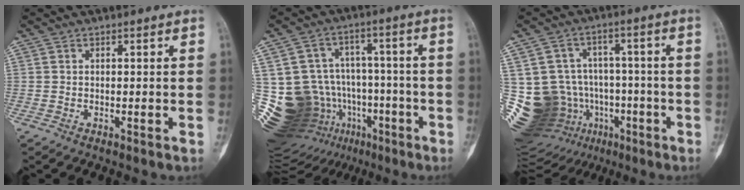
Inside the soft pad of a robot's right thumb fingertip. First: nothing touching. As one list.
[{"total": 25.8, "force": [-9.2, 19.6, 14.1], "torque": [-0.269, 0.077, -0.129]}, {"total": 23.3, "force": [-7.9, 18.5, 11.7], "torque": [-0.225, 0.074, -0.109]}]